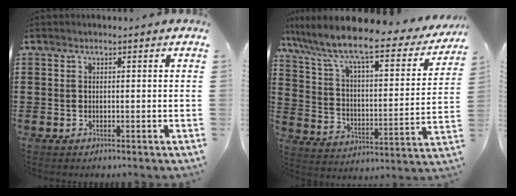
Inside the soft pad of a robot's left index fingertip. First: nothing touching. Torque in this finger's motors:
{"motor_torque": [2.14, 0.00, 0.50, -0.01]}